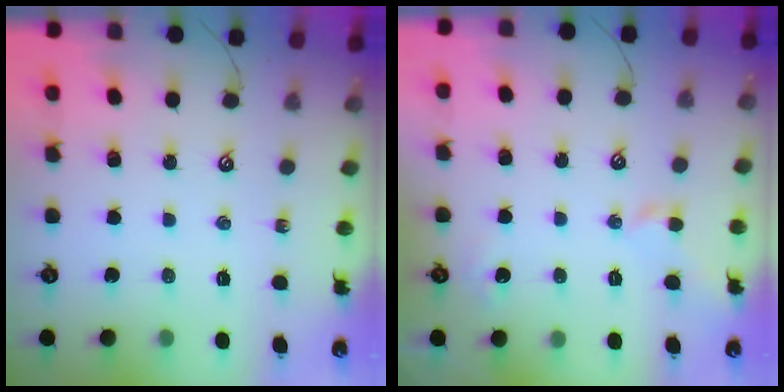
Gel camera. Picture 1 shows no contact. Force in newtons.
{"total": 0.9, "press": 0.7, "slide": 0.5}